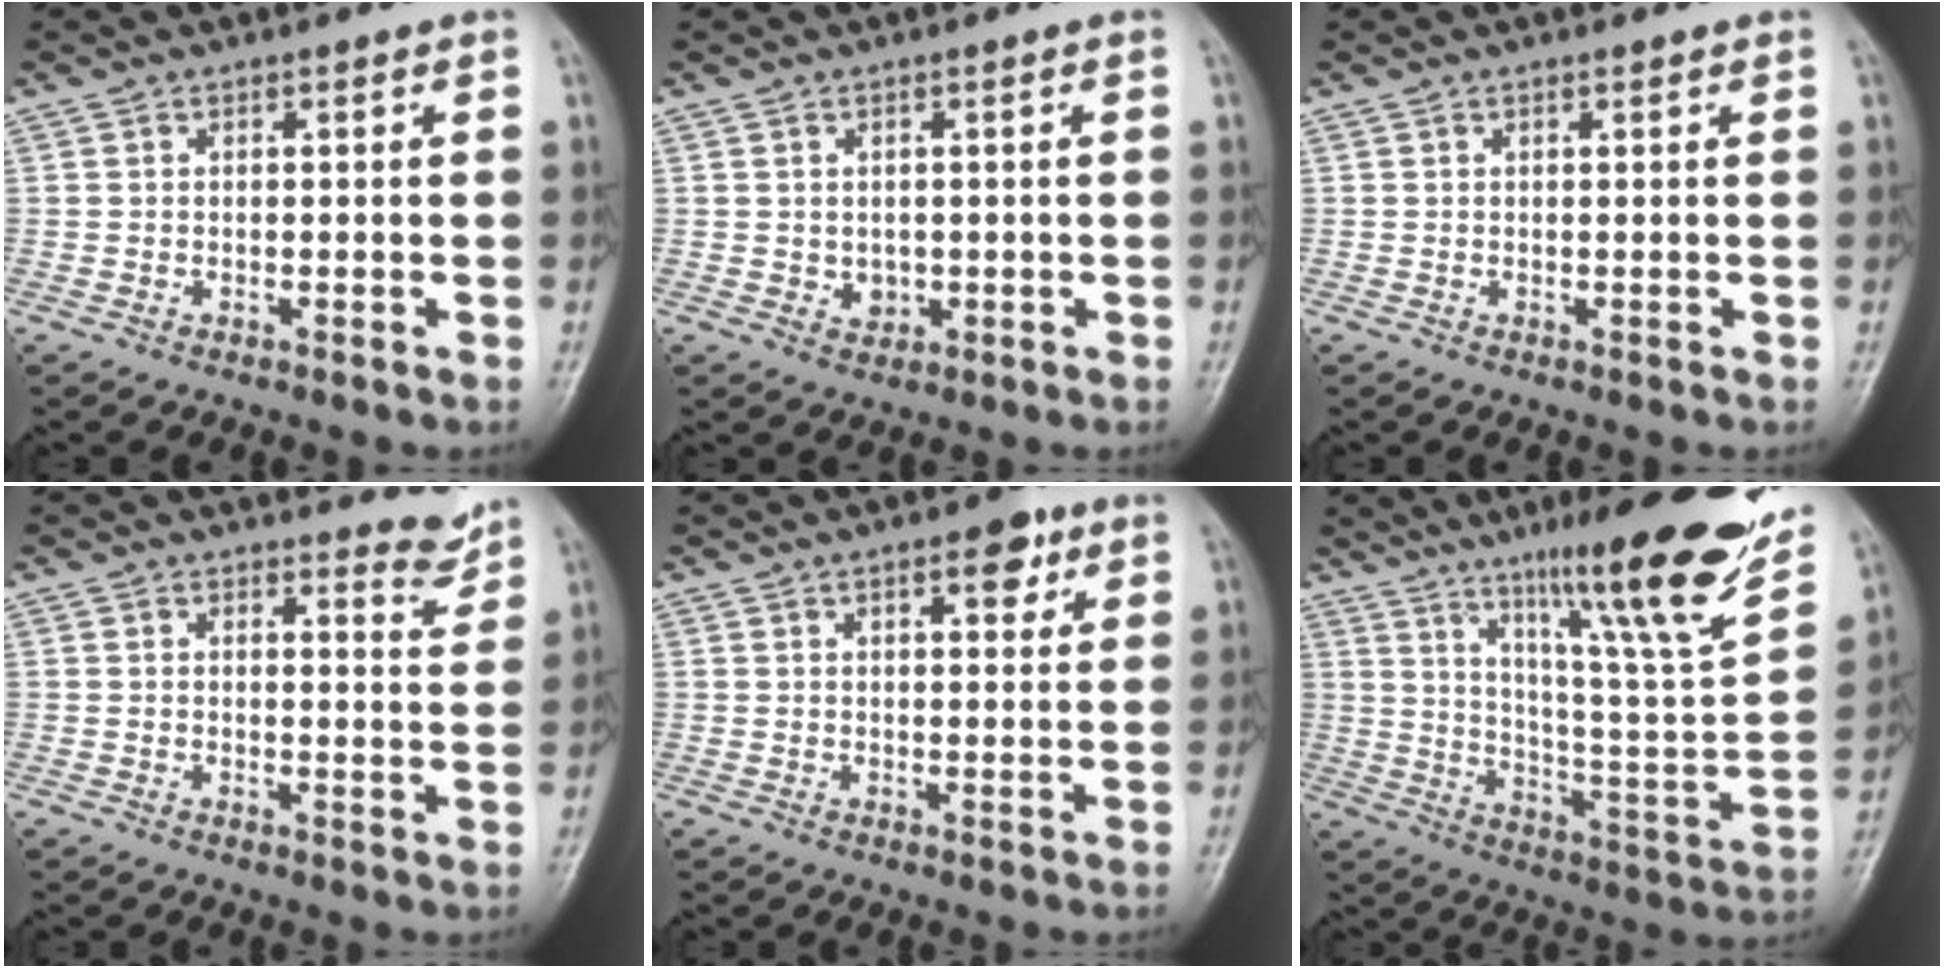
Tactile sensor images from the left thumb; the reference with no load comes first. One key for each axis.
{"total": 1.7, "fx": -0.1, "fy": 1.4, "fz": 0.9, "tx": -0.006, "ty": 0.001, "tz": 0.003}
{"total": 0.6, "fx": 0.4, "fy": 0.2, "fz": 0.4, "tx": -0.007, "ty": 0.000, "tz": 0.005}
{"total": 3.8, "fx": 3.5, "fy": 1.2, "fz": 0.9, "tx": 0.003, "ty": -0.035, "tz": 0.038}
{"total": 5.4, "fx": 2.8, "fy": 2.4, "fz": 4.0, "tx": -0.035, "ty": -0.009, "tz": 0.034}
{"total": 26.4, "fx": 15.9, "fy": 4.1, "fz": 20.7, "tx": -0.284, "ty": -0.057, "tz": 0.251}